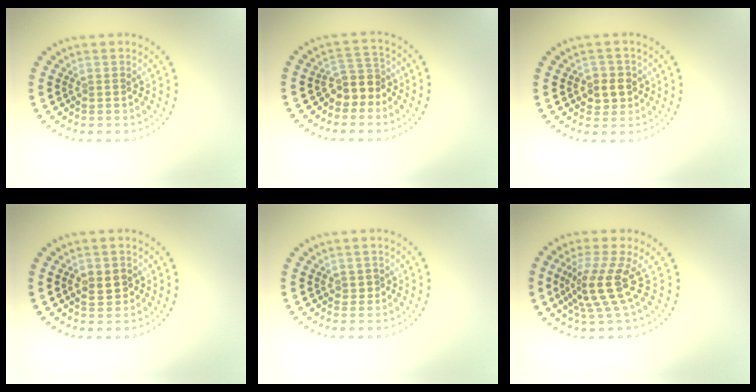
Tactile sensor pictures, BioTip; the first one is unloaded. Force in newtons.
{"total": 2.8, "press": 2.3, "slide": 1.5}
{"total": 2.5, "press": 2.3, "slide": 0.9}
{"total": 2.1, "press": 2.1, "slide": 0.2}
{"total": 0.6, "press": 0.5, "slide": 0.2}
{"total": 4.1, "press": 3.0, "slide": 2.7}